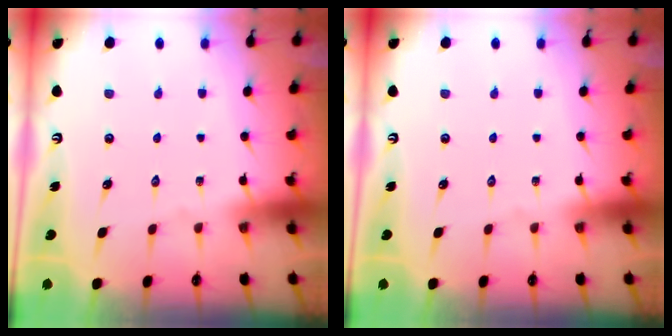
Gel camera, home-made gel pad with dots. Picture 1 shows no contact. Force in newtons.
{"total": 0.0}